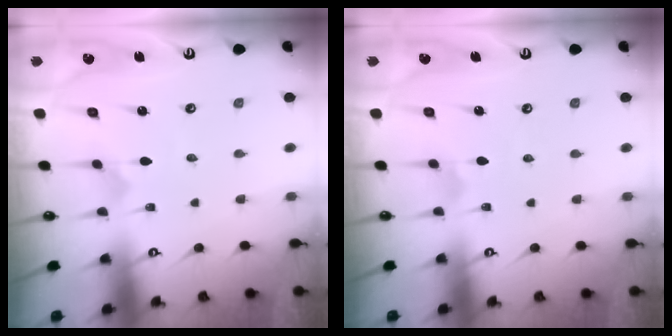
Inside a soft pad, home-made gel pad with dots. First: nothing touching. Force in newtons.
{"total": 1.6, "press": 1.6, "slide": 0.1}